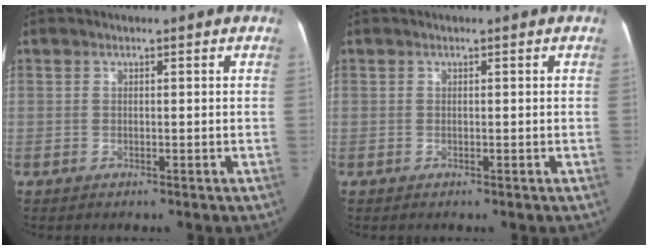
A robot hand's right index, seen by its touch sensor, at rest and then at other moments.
{"total": 0.0}